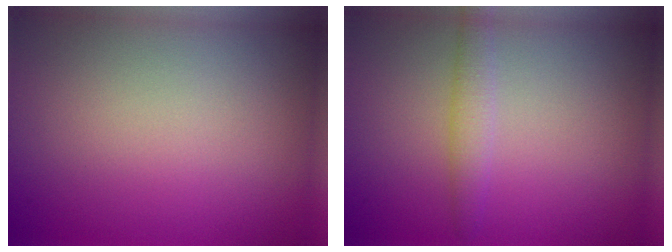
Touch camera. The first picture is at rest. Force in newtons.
{"total": 1.8, "press": 1.8, "slide": 0.0}